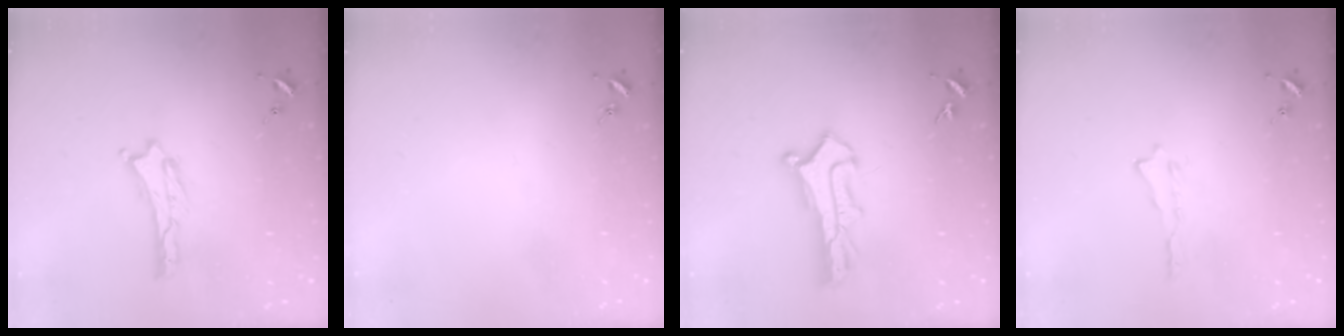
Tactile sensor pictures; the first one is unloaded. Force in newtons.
{"total": 0.0}
{"total": 2.9, "press": 2.9, "slide": 0.3}
{"total": 0.0}